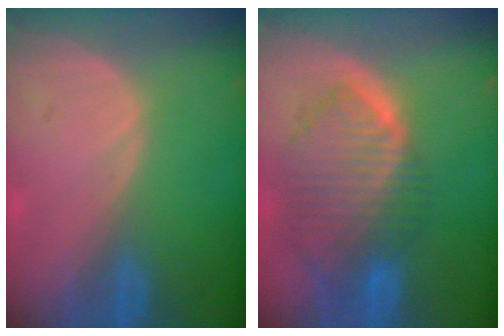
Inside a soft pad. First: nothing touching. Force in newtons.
{"total": 10.0, "press": 8.6, "slide": 5.1}